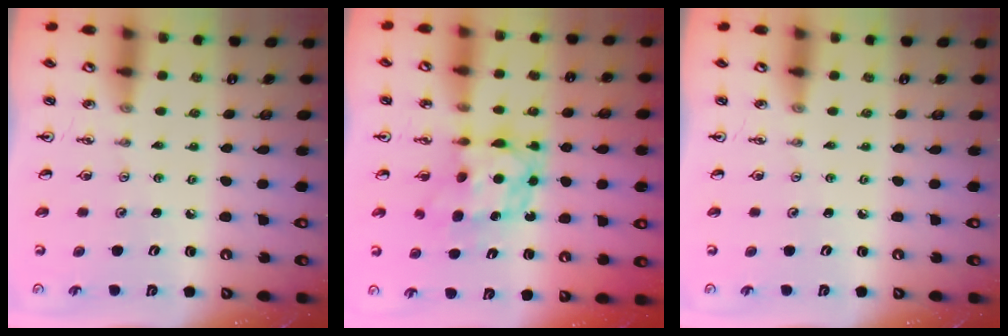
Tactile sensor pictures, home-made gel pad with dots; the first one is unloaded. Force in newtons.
{"total": 7.5, "press": 7.5, "slide": 0.6}
{"total": 0.0}